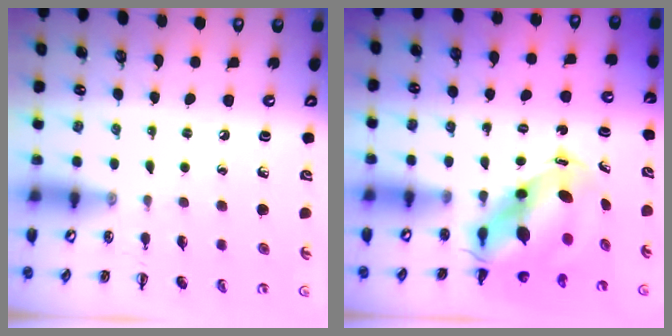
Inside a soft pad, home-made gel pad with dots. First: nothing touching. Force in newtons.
{"total": 8.1, "press": 7.8, "slide": 2.4}